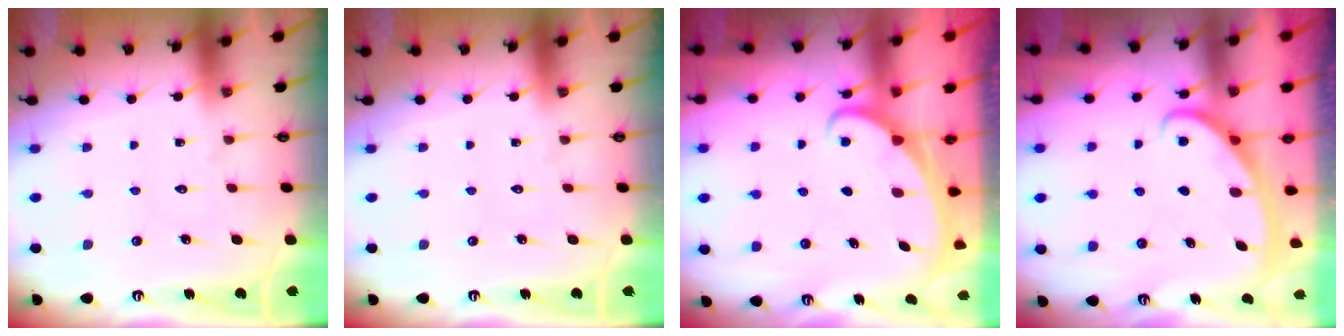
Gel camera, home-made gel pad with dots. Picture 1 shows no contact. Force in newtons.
{"total": 0.0}
{"total": 2.3, "press": 2.3, "slide": 0.3}
{"total": 3.0, "press": 3.0, "slide": 0.4}